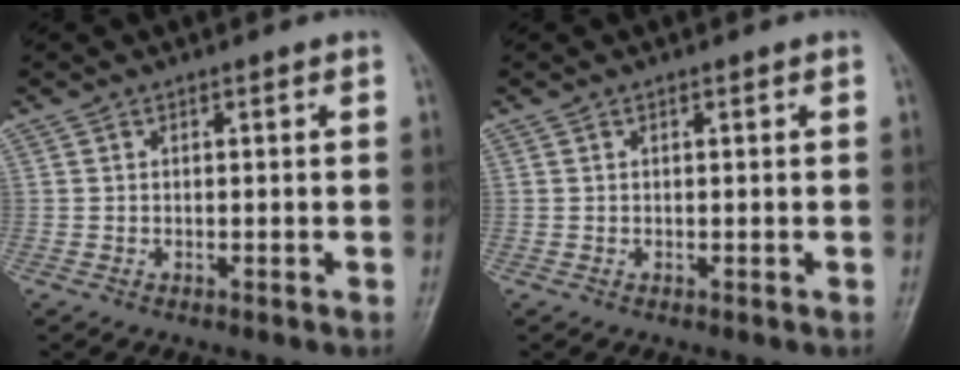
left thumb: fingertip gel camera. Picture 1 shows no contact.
{"total": 0.0}